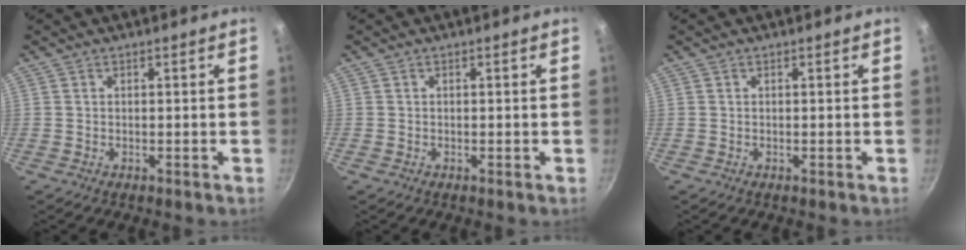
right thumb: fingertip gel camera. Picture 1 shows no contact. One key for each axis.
{"total": 0.0}
{"total": 0.0}